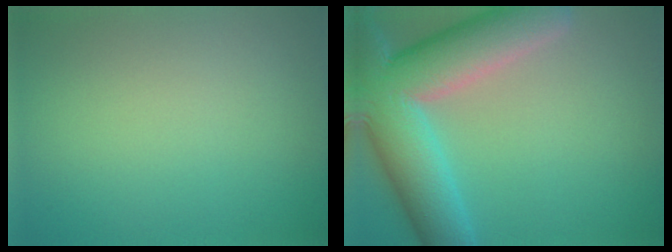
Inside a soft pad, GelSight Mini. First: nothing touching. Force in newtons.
{"total": 12.3, "press": 12.2, "slide": 1.1}